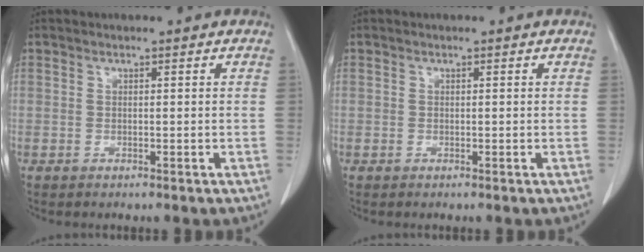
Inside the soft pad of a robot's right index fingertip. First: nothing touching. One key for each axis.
{"total": 0.0}